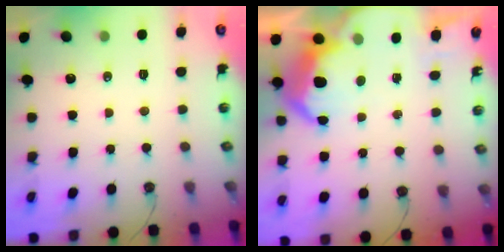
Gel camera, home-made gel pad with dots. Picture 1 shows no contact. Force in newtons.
{"total": 9.9, "press": 9.9, "slide": 0.6}